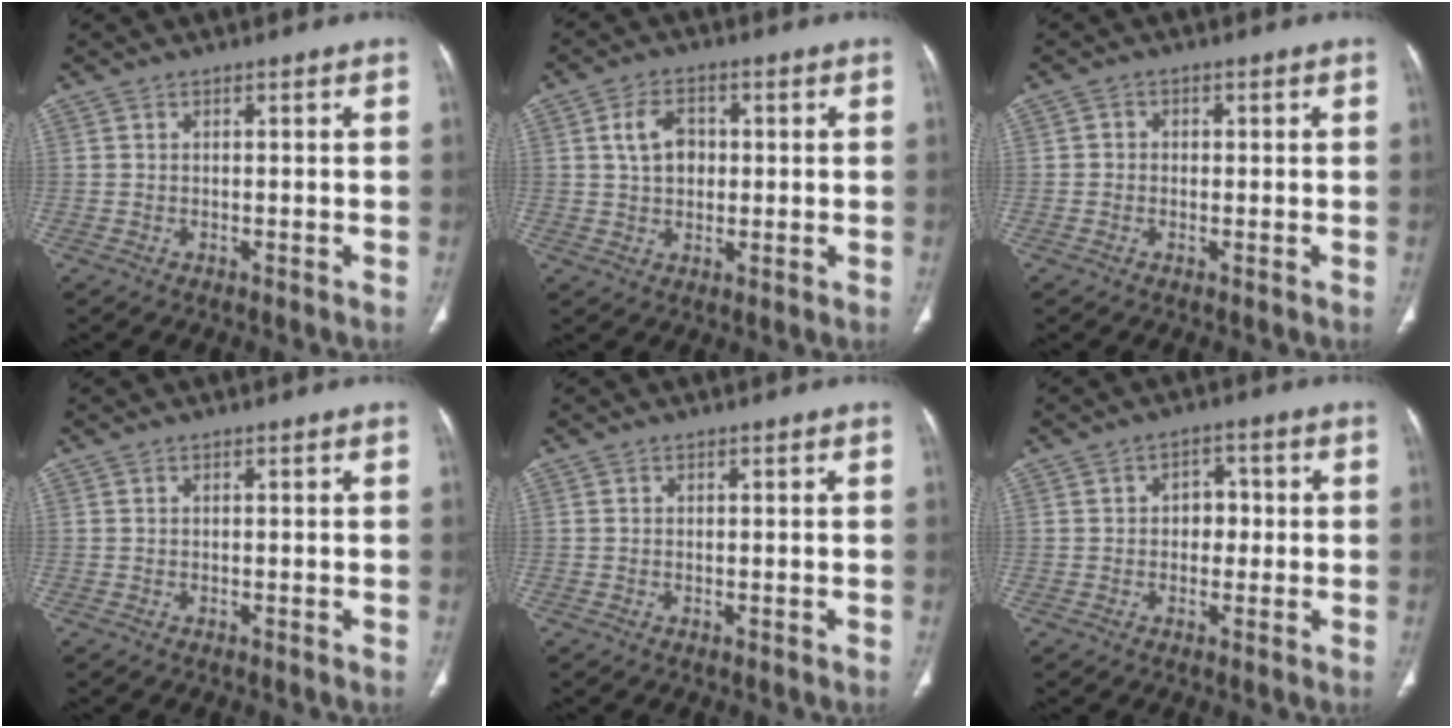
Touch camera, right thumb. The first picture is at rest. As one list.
[{"total": 6.4, "force": [1.2, 4.5, 4.3], "torque": [-0.062, 0.004, 0.021]}, {"total": 1.4, "force": [-0.1, 1.4, 0.3], "torque": [0.008, 0.005, -0.006]}, {"total": 0.0}, {"total": 0.0}, {"total": 4.2, "force": [0.0, 3.2, 2.7], "torque": [-0.012, 0.011, -0.007]}]